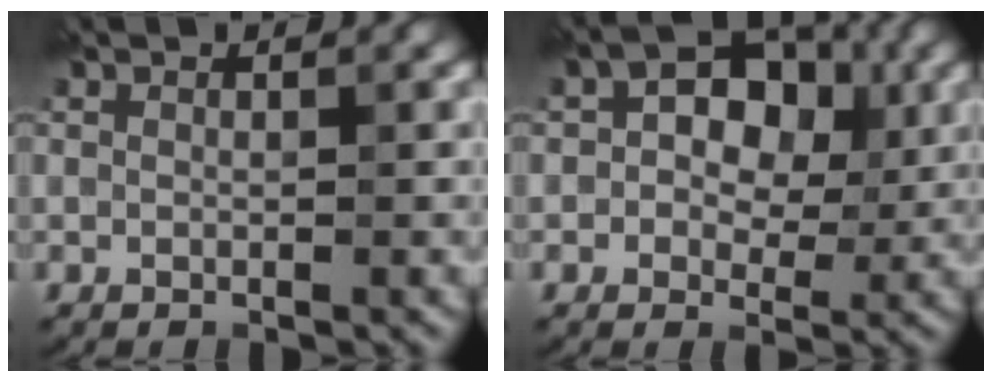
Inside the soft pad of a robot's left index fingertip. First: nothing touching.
{"total": 7.2, "force": [1.3, 4.9, 5.2], "torque": [-0.055, 0.016, -0.003]}